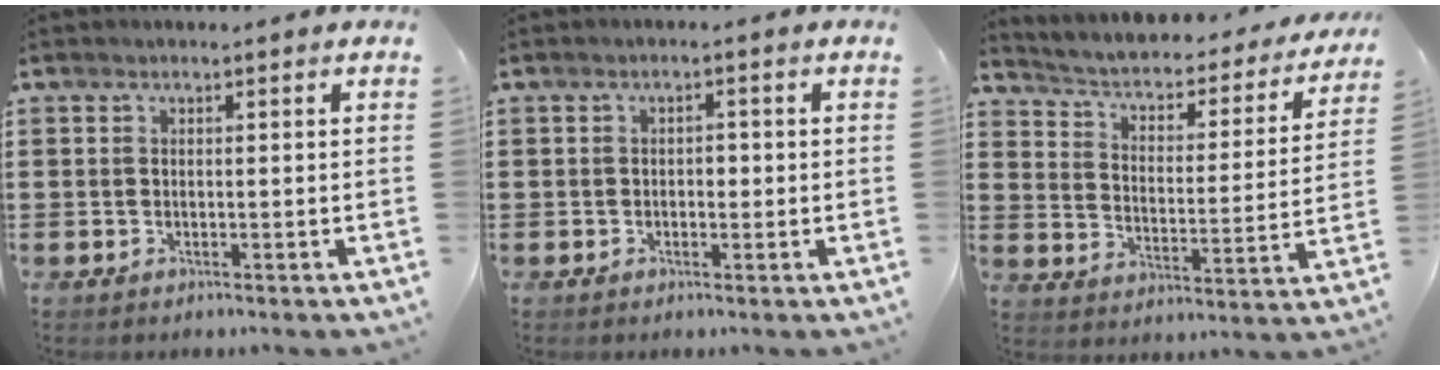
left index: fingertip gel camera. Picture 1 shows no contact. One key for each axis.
{"total": 1.4, "fx": -0.3, "fy": 0.9, "fz": 1.0, "tx": -0.022, "ty": 0.005, "tz": -0.009}
{"total": 2.2, "fx": 1.4, "fy": 1.3, "fz": 1.0, "tx": -0.035, "ty": -0.020, "tz": 0.011}